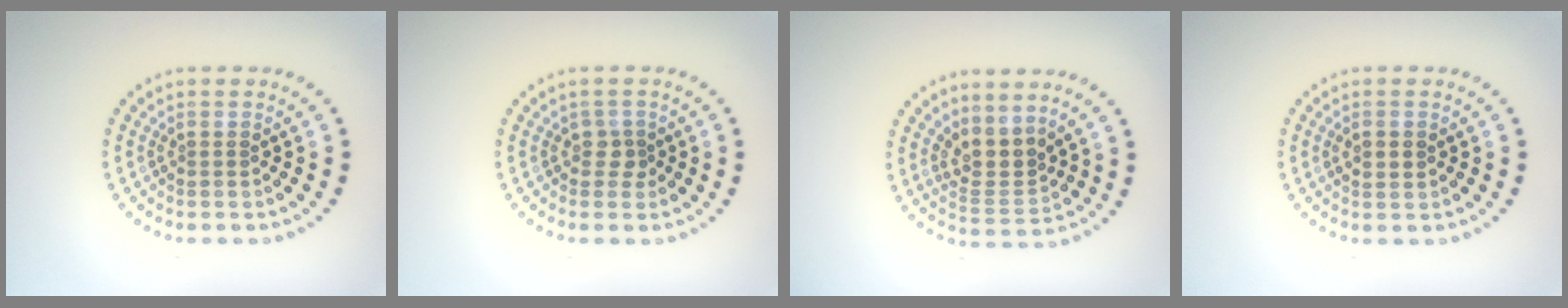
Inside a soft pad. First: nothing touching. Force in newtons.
{"total": 1.3, "press": 1.1, "slide": 0.7}
{"total": 3.0, "press": 2.0, "slide": 2.2}
{"total": 1.7, "press": 1.7, "slide": 0.1}